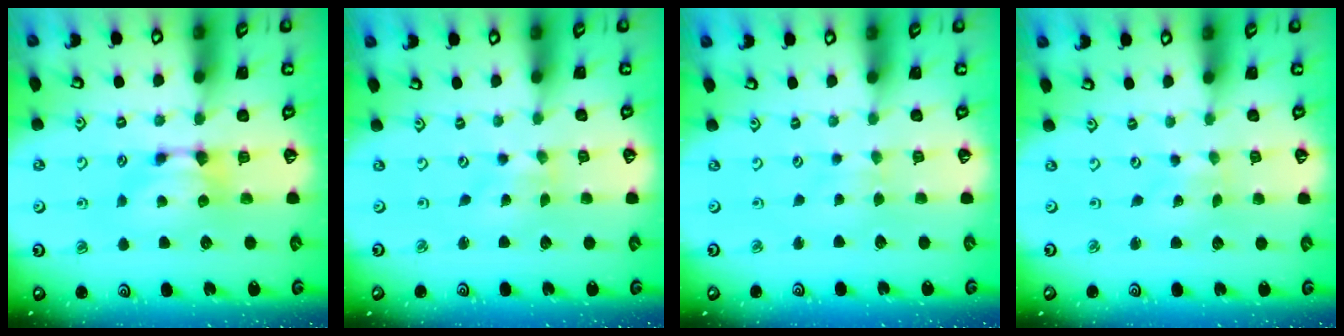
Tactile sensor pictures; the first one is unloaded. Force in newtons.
{"total": 4.1, "press": 4.0, "slide": 0.9}
{"total": 2.4, "press": 2.4, "slide": 0.1}
{"total": 6.0, "press": 6.0, "slide": 0.4}